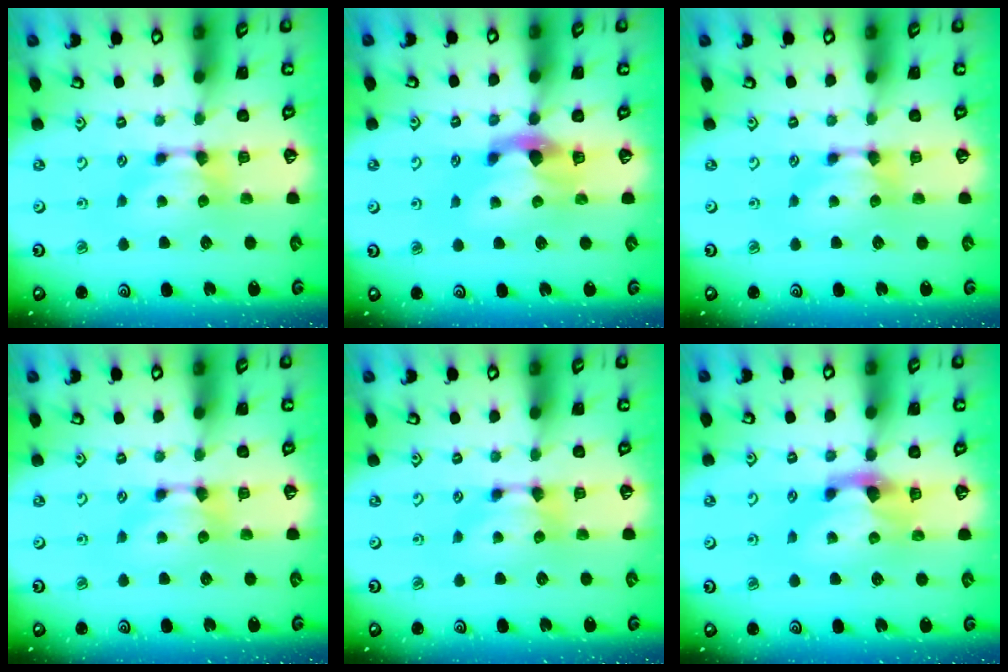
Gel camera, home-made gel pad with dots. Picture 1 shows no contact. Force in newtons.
{"total": 2.3, "press": 1.9, "slide": 1.3}
{"total": 0.0}
{"total": 0.0}
{"total": 0.0}
{"total": 2.3, "press": 2.1, "slide": 0.8}